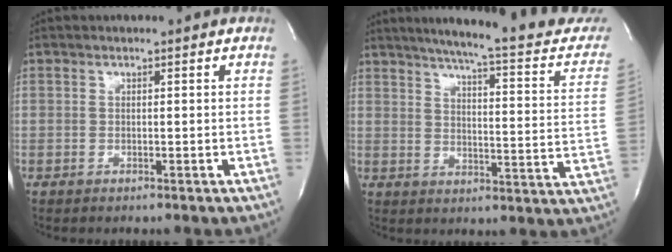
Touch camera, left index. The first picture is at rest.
{"total": 23.0, "force": [19.9, 1.8, 11.4], "torque": [-0.160, -0.044, 0.241]}